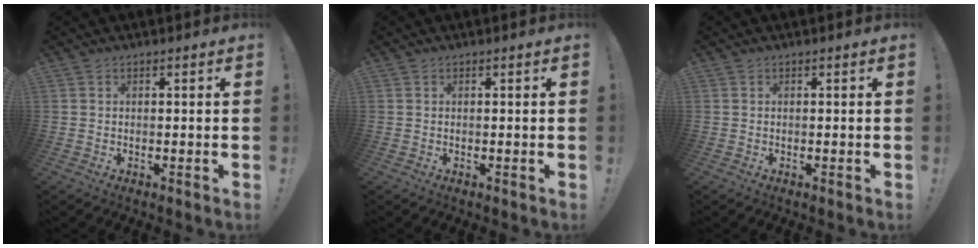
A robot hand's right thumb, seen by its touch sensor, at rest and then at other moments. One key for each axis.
{"total": 0.0}
{"total": 0.0}